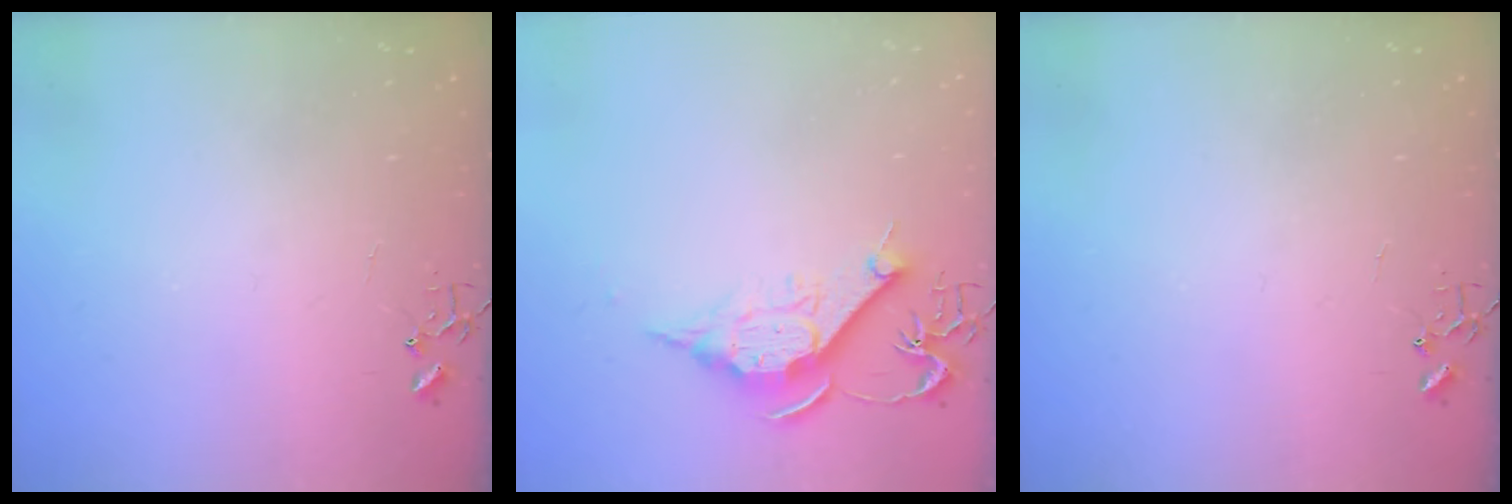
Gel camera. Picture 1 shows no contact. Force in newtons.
{"total": 11.7, "press": 11.7, "slide": 0.9}
{"total": 0.0}